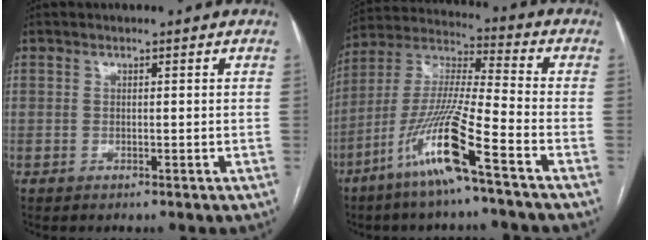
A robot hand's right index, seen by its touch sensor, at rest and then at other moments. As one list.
[{"total": 14.4, "force": [-7.8, -0.5, 12.2], "torque": [-0.254, -0.020, -0.155]}]